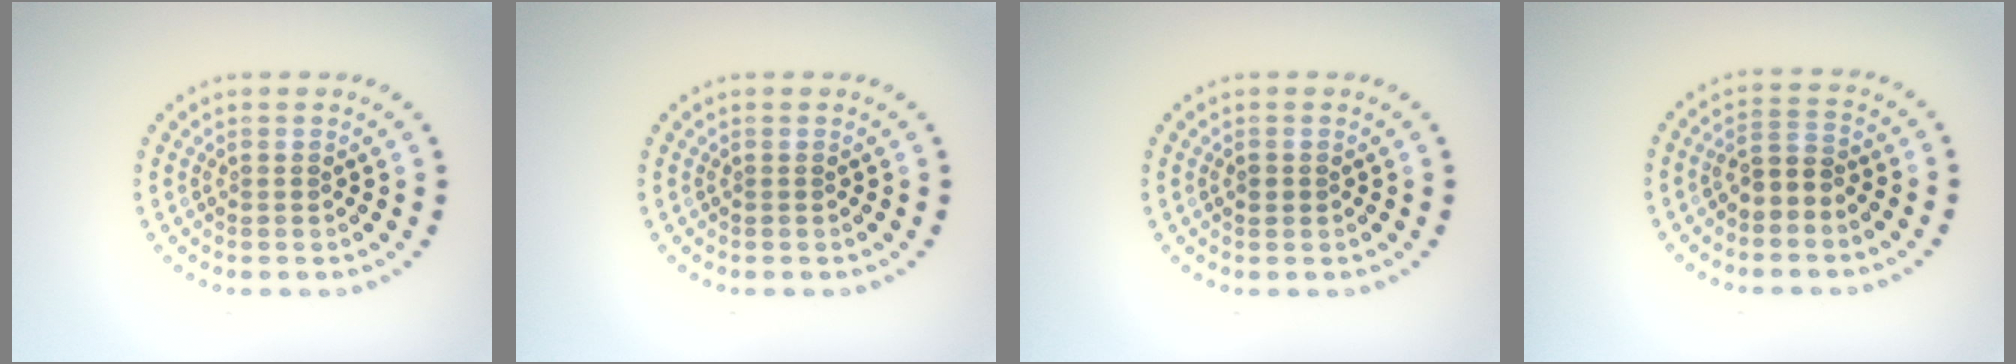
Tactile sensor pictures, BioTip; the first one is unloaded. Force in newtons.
{"total": 0.0}
{"total": 0.9, "press": 0.9, "slide": 0.0}
{"total": 2.5, "press": 2.2, "slide": 1.1}